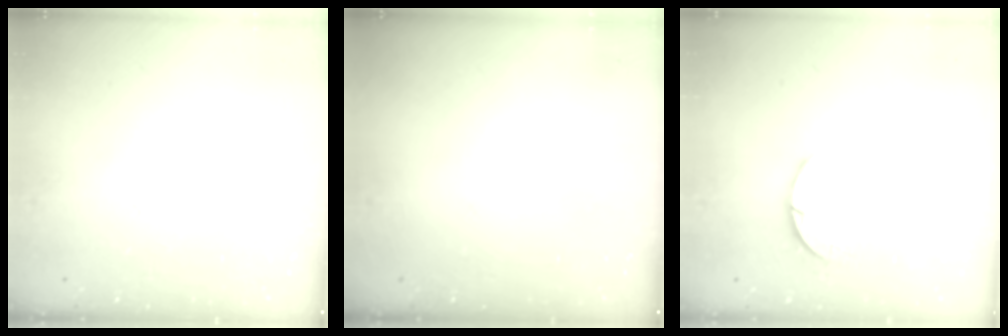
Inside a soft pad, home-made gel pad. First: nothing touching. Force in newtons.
{"total": 0.0}
{"total": 2.9, "press": 2.9, "slide": 0.4}